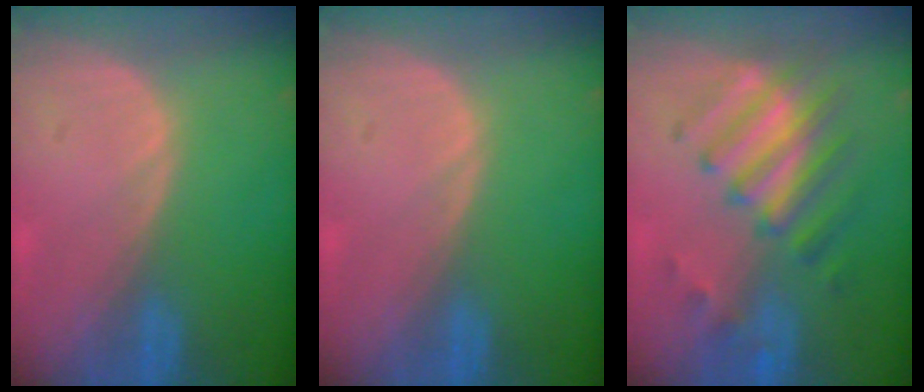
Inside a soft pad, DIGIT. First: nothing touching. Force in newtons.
{"total": 0.0}
{"total": 8.0, "press": 7.7, "slide": 2.2}